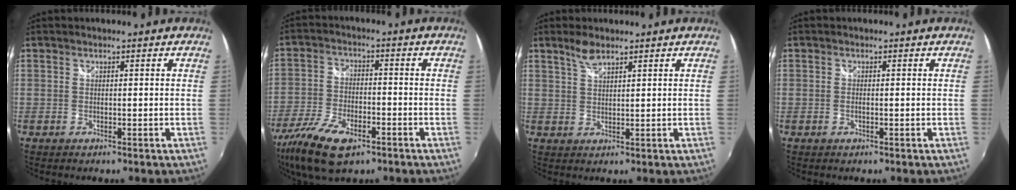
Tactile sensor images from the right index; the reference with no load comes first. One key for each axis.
{"total": 14.0, "fx": -8.7, "fy": 6.2, "fz": 9.1, "tx": -0.212, "ty": -0.032, "tz": -0.167}
{"total": 3.1, "fx": 2.4, "fy": 0.8, "fz": 1.8, "tx": -0.035, "ty": 0.004, "tz": 0.046}
{"total": 0.6, "fx": -0.2, "fy": 0.2, "fz": 0.5, "tx": -0.012, "ty": -0.001, "tz": -0.005}